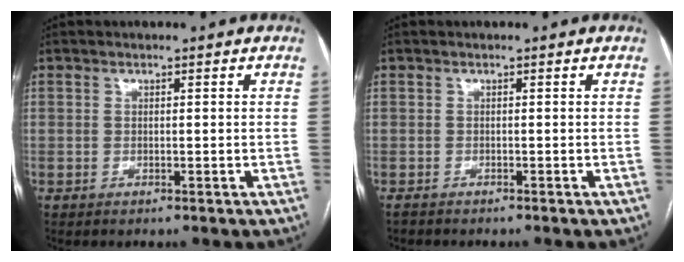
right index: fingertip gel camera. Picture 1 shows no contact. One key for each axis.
{"total": 0.6, "fx": -0.6, "fy": 0.0, "fz": -0.1, "tx": -0.003, "ty": -0.002, "tz": -0.011}